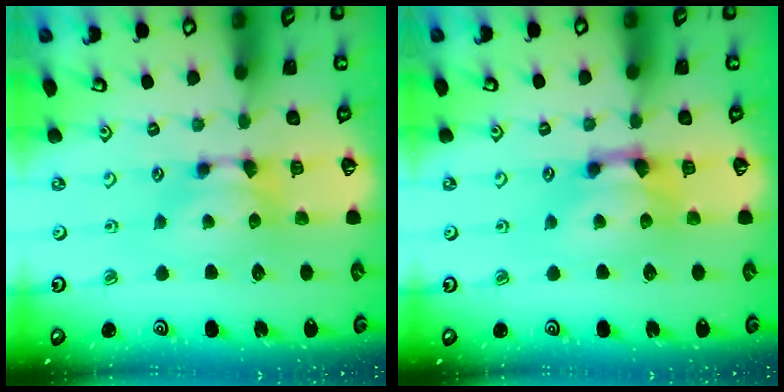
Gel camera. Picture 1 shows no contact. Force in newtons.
{"total": 1.5, "press": 0.7, "slide": 1.4}